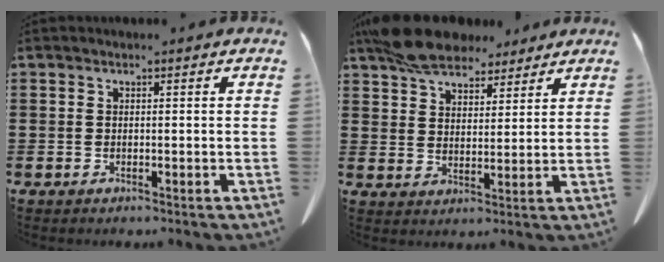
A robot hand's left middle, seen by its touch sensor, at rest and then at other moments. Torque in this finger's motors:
{"motor_torque": [2.14, 0.00, 0.72, 0.21]}